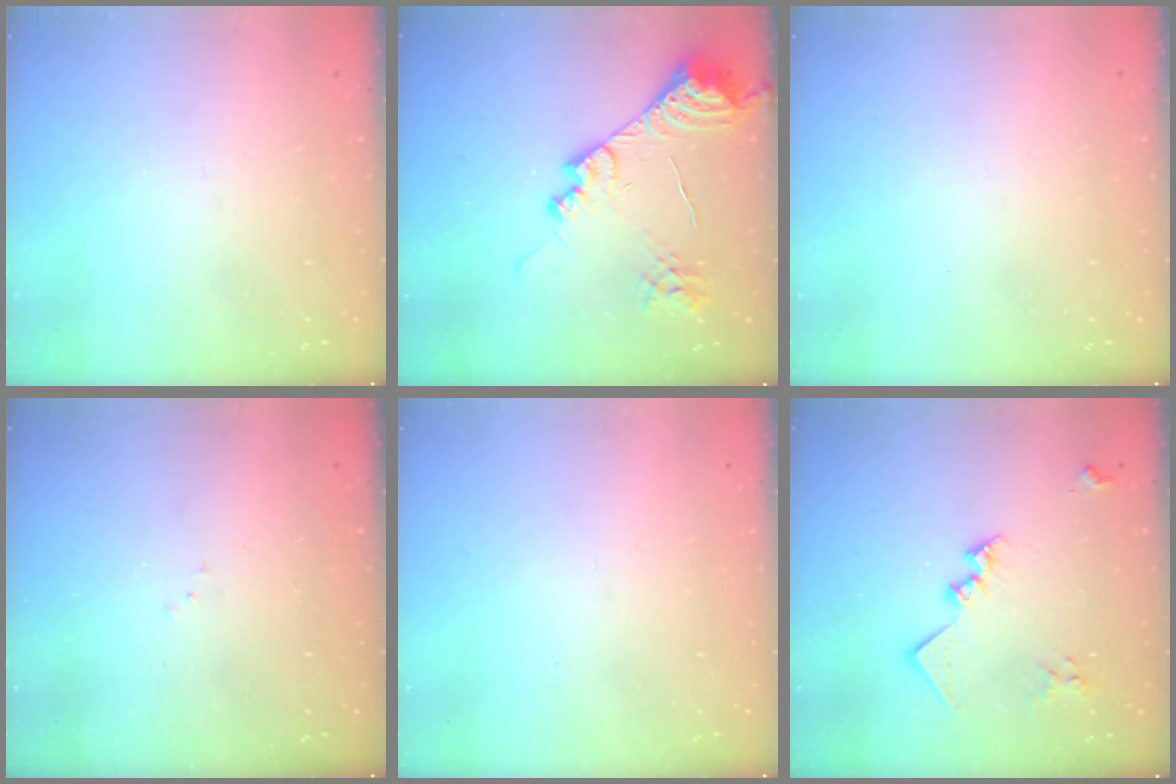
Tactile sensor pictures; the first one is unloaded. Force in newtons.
{"total": 18.4, "press": 18.2, "slide": 2.1}
{"total": 0.0}
{"total": 6.4, "press": 6.4, "slide": 0.6}
{"total": 0.0}
{"total": 15.0, "press": 14.9, "slide": 0.9}